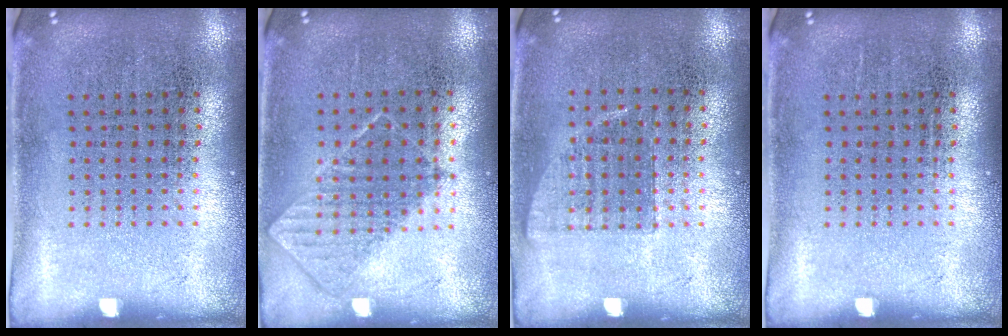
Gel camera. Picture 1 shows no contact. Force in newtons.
{"total": 0.7, "press": 0.7, "slide": 0.2}
{"total": 0.7, "press": 0.7, "slide": 0.2}
{"total": 0.0}